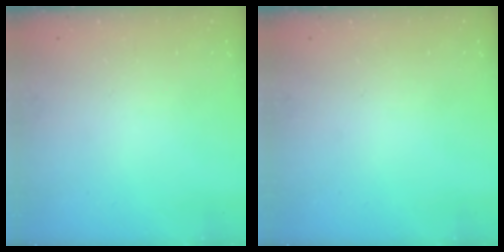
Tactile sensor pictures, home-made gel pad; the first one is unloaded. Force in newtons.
{"total": 0.0}